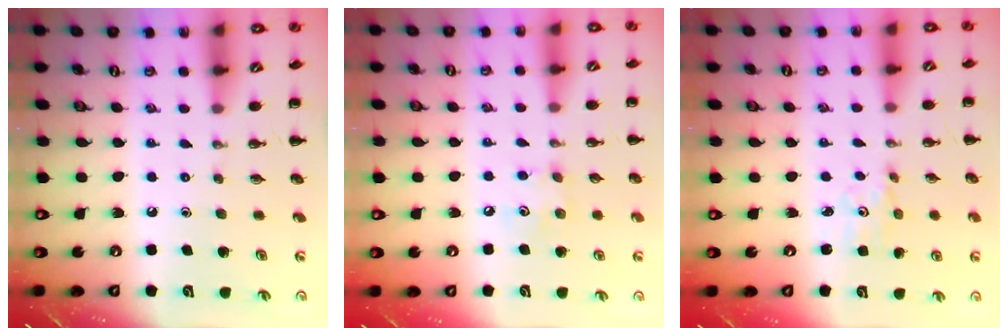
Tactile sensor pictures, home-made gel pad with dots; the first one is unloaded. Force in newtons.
{"total": 3.8, "press": 3.7, "slide": 0.9}
{"total": 2.0, "press": 1.9, "slide": 0.7}